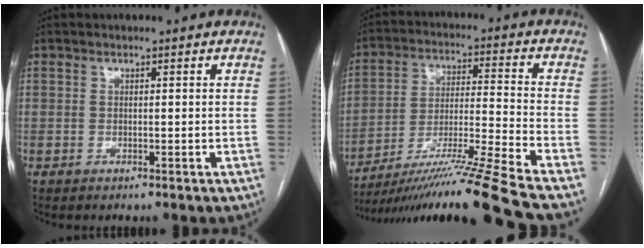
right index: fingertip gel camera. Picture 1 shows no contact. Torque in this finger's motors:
{"motor_torque": [1.55, -0.59, 0.85, 0.21]}